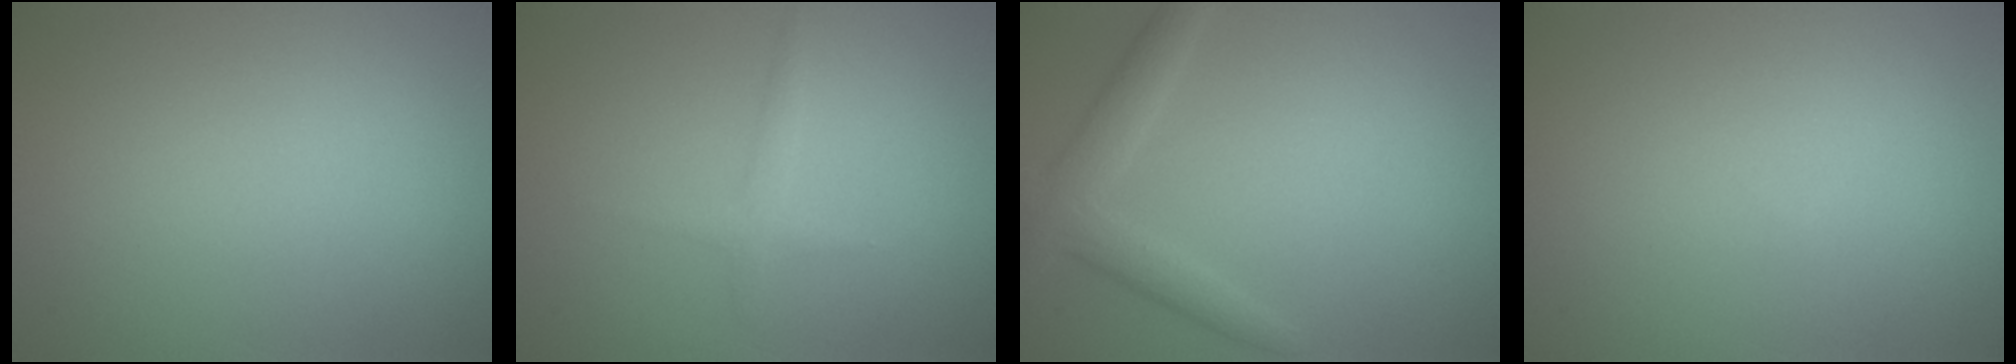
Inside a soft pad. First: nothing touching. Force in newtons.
{"total": 1.3, "press": 1.3, "slide": 0.1}
{"total": 3.1, "press": 3.1, "slide": 0.2}
{"total": 0.0}